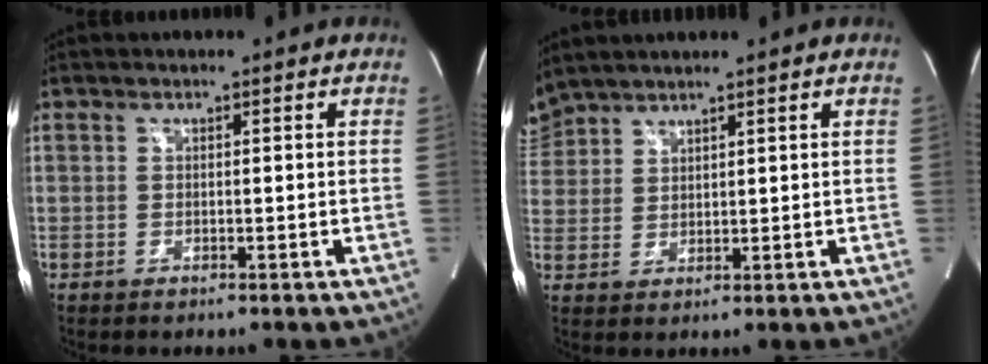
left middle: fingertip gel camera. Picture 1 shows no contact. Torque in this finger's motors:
{"motor_torque": [1.09, -1.05, 0.42, 0.00]}